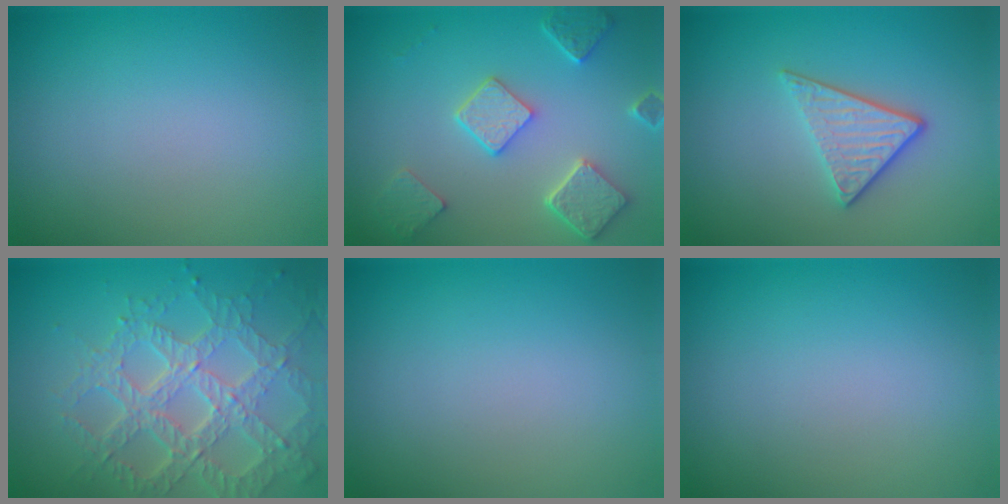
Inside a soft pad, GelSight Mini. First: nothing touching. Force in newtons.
{"total": 4.9, "press": 3.9, "slide": 2.9}
{"total": 3.4, "press": 2.8, "slide": 1.9}
{"total": 7.0, "press": 5.1, "slide": 4.8}
{"total": 0.0}
{"total": 0.0}